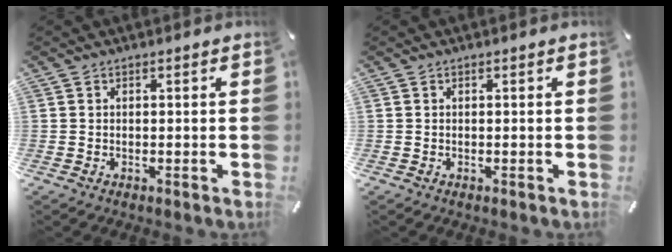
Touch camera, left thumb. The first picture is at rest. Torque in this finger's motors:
{"motor_torque": [-0.39, -0.39, 0.03, 0.00, 0.00]}